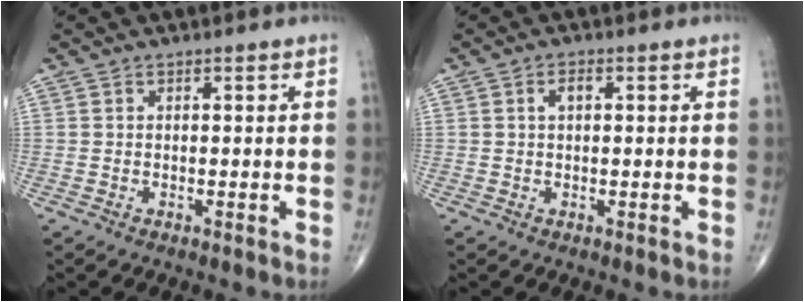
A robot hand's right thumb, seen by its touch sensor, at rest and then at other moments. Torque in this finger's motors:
{"motor_torque": [0.08, 0.24, 0.23, 0.16, 0.00]}